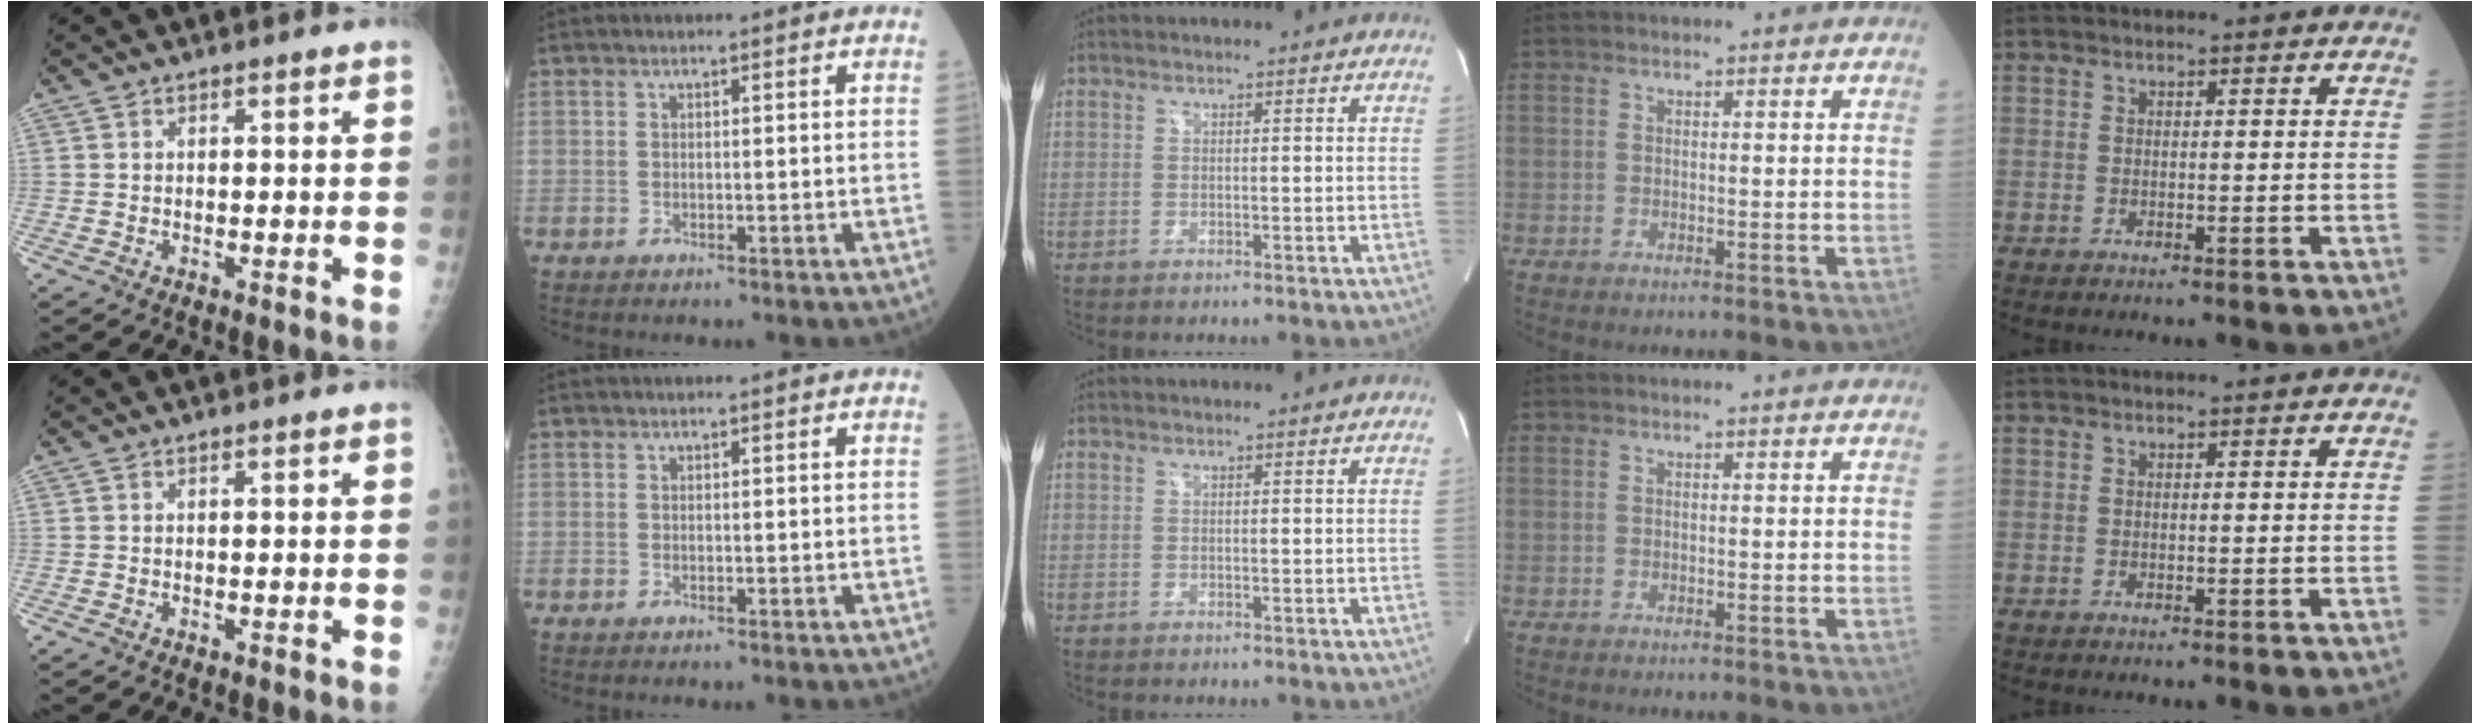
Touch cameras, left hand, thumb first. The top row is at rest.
{}